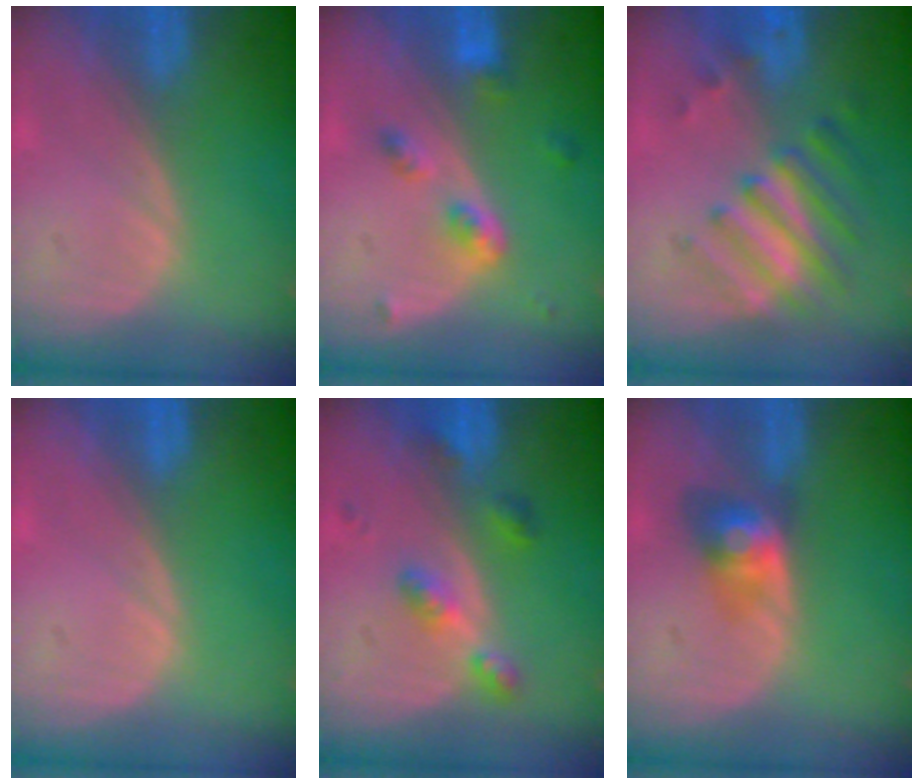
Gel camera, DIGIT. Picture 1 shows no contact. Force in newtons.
{"total": 4.4, "press": 4.0, "slide": 1.9}
{"total": 7.8, "press": 7.0, "slide": 3.4}
{"total": 0.0}
{"total": 4.6, "press": 4.3, "slide": 1.7}
{"total": 3.9, "press": 3.9, "slide": 0.2}